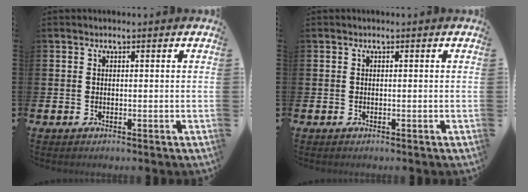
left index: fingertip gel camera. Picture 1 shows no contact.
{"total": 0.0}